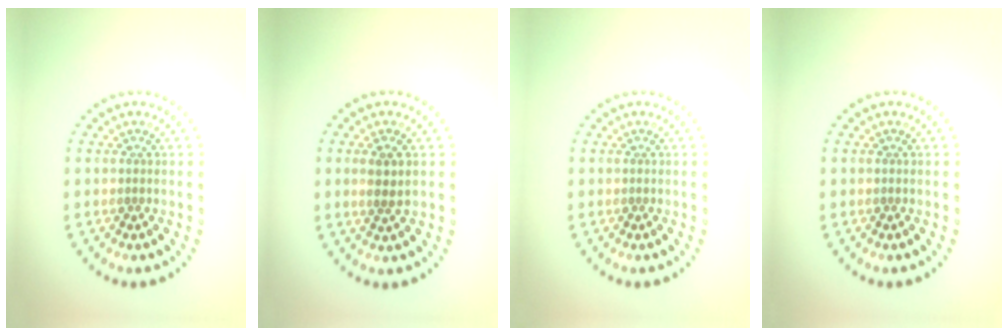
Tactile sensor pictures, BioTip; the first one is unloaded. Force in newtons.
{"total": 2.0, "press": 1.8, "slide": 0.8}
{"total": 0.0}
{"total": 0.0}